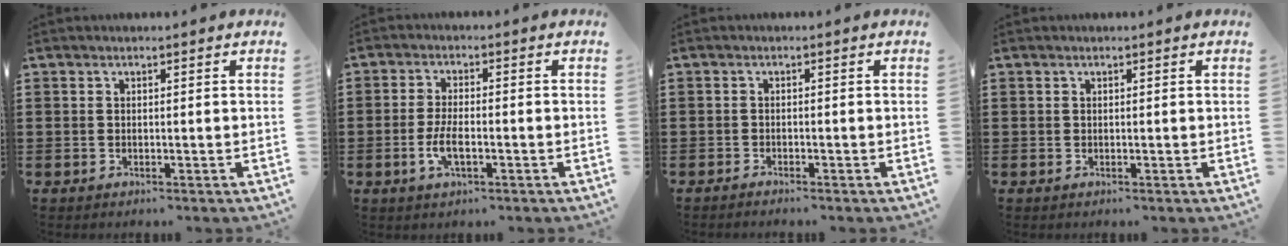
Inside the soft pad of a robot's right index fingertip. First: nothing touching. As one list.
[{"total": 4.2, "force": [-1.4, 1.4, 3.7], "torque": [-0.077, -0.002, -0.027]}, {"total": 0.9, "force": [-0.9, -0.1, 0.0], "torque": [-0.003, 0.000, -0.018]}, {"total": 0.0}]